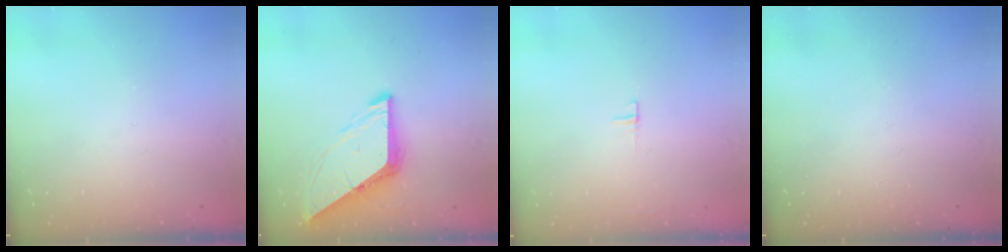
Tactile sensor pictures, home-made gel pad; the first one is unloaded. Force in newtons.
{"total": 8.6, "press": 8.5, "slide": 1.1}
{"total": 3.6, "press": 3.5, "slide": 0.3}
{"total": 0.0}